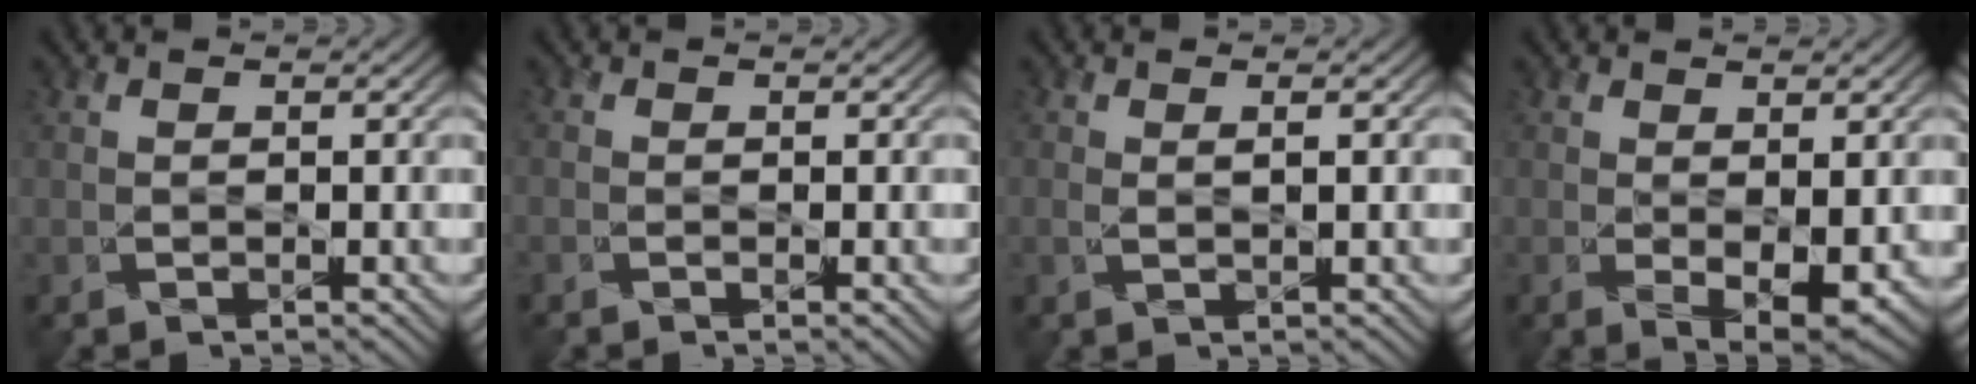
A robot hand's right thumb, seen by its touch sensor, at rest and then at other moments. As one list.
[{"total": 0.9, "force": [-0.4, 0.1, 0.8], "torque": [-0.017, -0.002, -0.008]}, {"total": 1.2, "force": [0.4, 0.2, 1.1], "torque": [-0.021, 0.002, 0.006]}, {"total": 4.2, "force": [0.0, 1.8, 3.8], "torque": [-0.070, -0.017, 0.010]}]